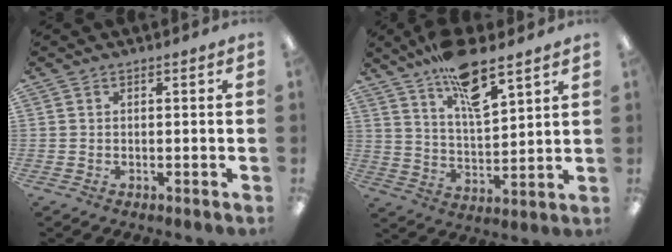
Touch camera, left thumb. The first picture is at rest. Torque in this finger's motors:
{"motor_torque": [1.11, 0.26, 1.54, -1.23, 0.41]}